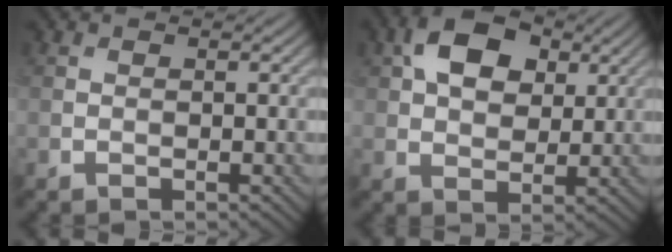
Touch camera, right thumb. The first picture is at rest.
{"total": 8.1, "force": [3.1, 5.2, 5.4], "torque": [-0.110, 0.010, 0.049]}